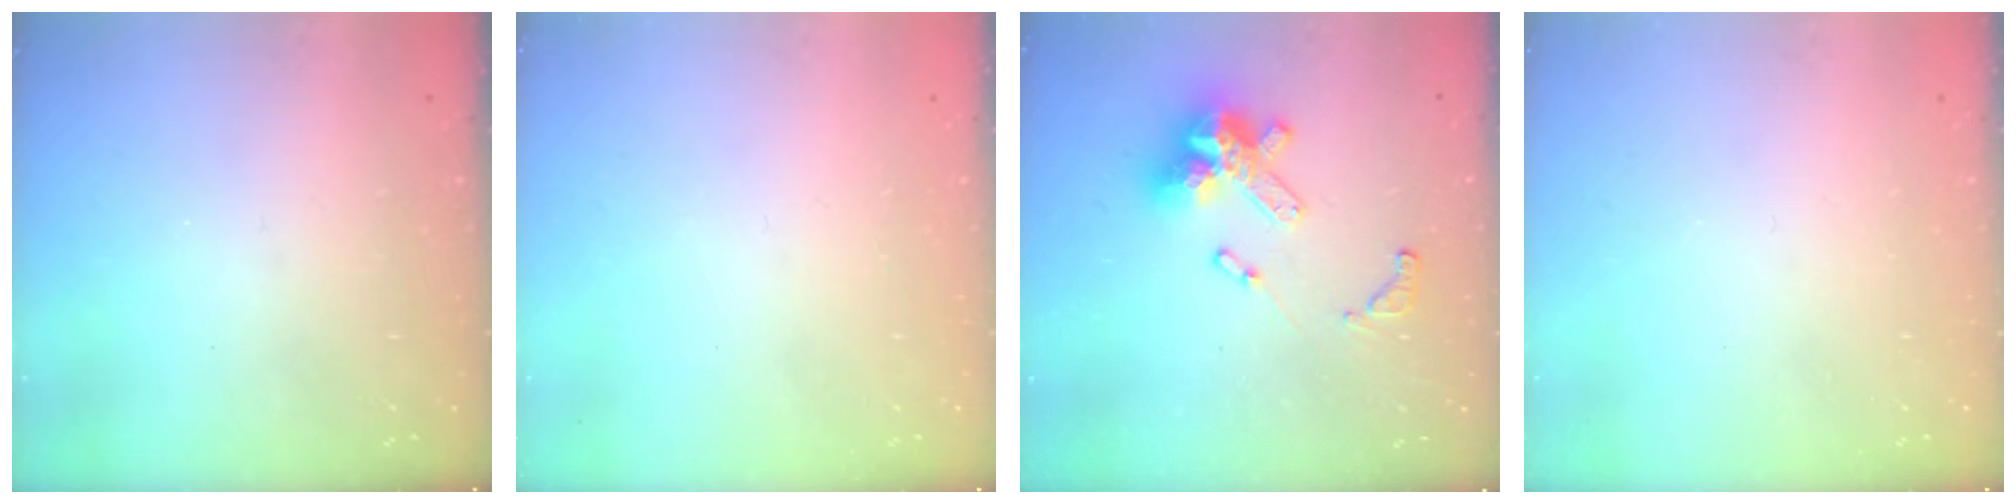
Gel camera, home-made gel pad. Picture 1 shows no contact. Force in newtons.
{"total": 0.0}
{"total": 16.1, "press": 16.0, "slide": 1.3}
{"total": 0.0}